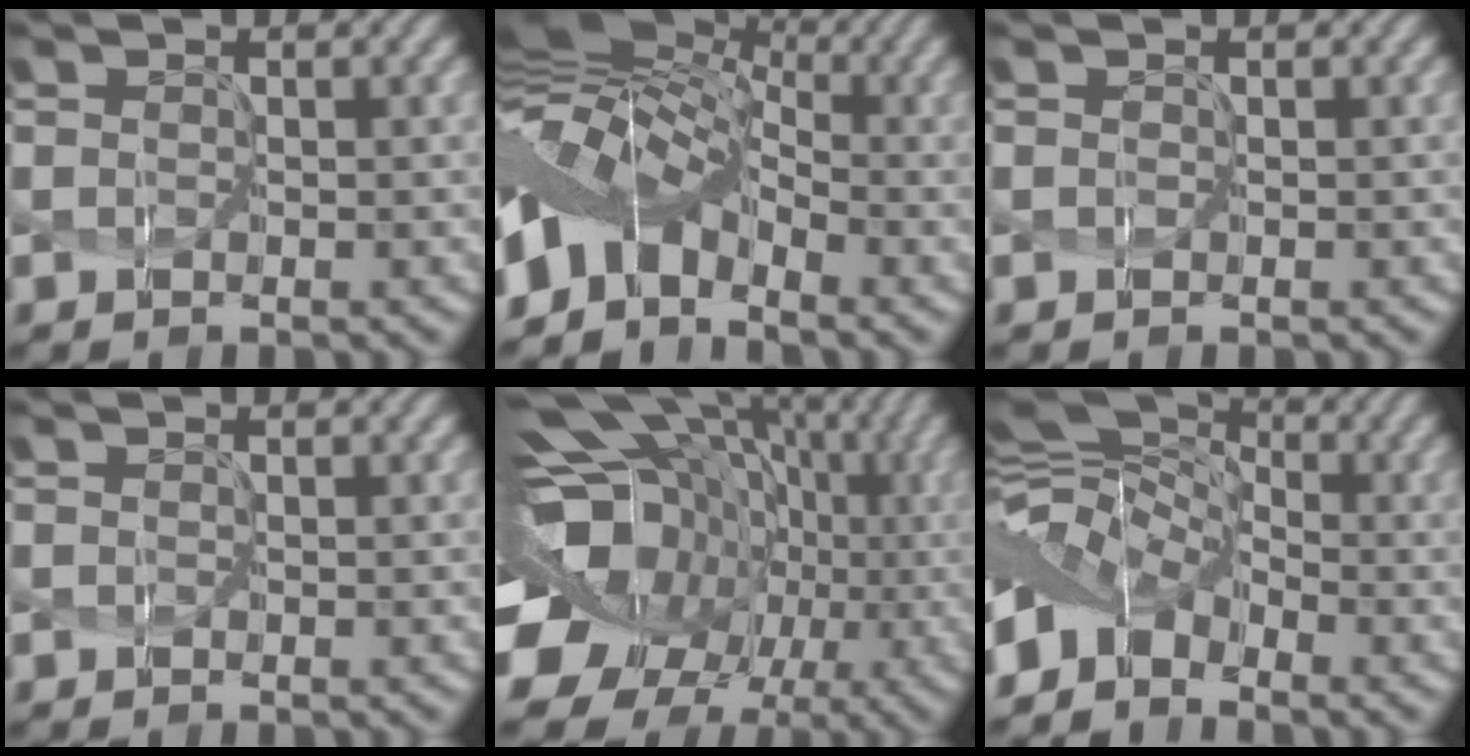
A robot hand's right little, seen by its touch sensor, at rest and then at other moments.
{"total": 7.9, "force": [-1.8, 5.4, 5.5], "torque": [-0.108, 0.009, -0.049]}
{"total": 0.0}
{"total": 0.0}
{"total": 16.0, "force": [-1.7, 12.6, 9.7], "torque": [-0.184, -0.007, -0.018]}
{"total": 5.4, "force": [-2.3, 3.6, 3.2], "torque": [-0.064, 0.005, -0.060]}